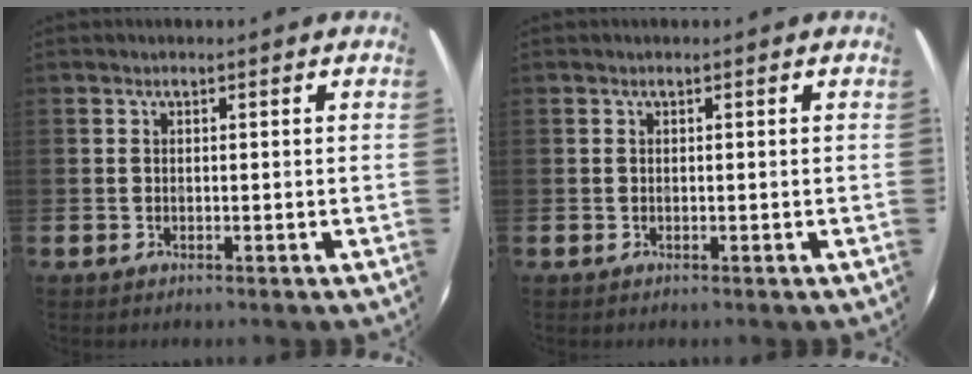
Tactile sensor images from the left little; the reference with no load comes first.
{"total": 0.0}